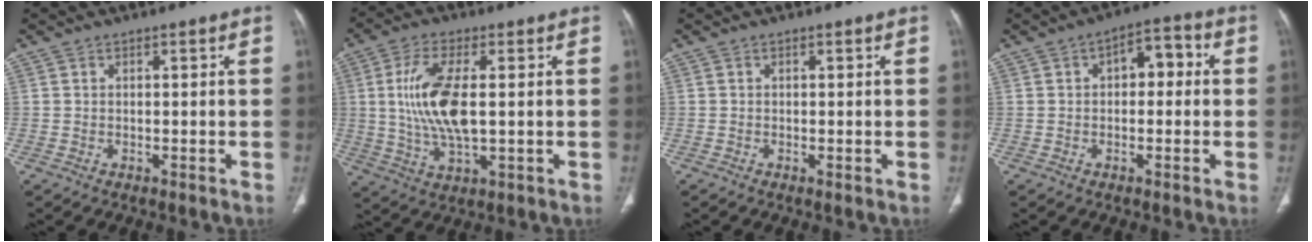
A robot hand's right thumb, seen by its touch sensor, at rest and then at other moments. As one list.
[{"total": 12.1, "force": [1.2, 4.7, 11.1], "torque": [-0.237, -0.007, 0.026]}, {"total": 0.0}, {"total": 6.2, "force": [0.8, 3.6, 5.0], "torque": [-0.041, 0.023, 0.001]}]